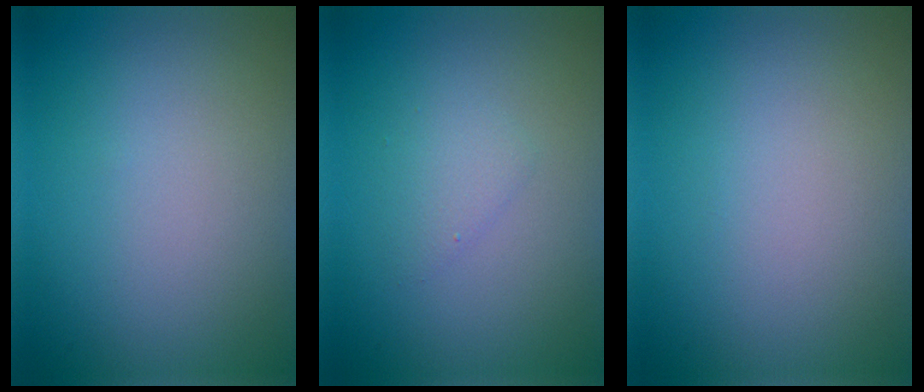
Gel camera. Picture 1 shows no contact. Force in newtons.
{"total": 1.3, "press": 1.3, "slide": 0.1}
{"total": 0.0}